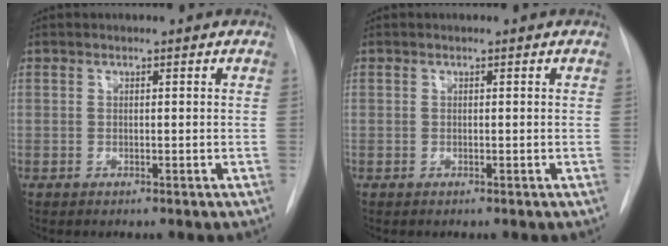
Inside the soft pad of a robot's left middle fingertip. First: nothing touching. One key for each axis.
{"total": 0.0}